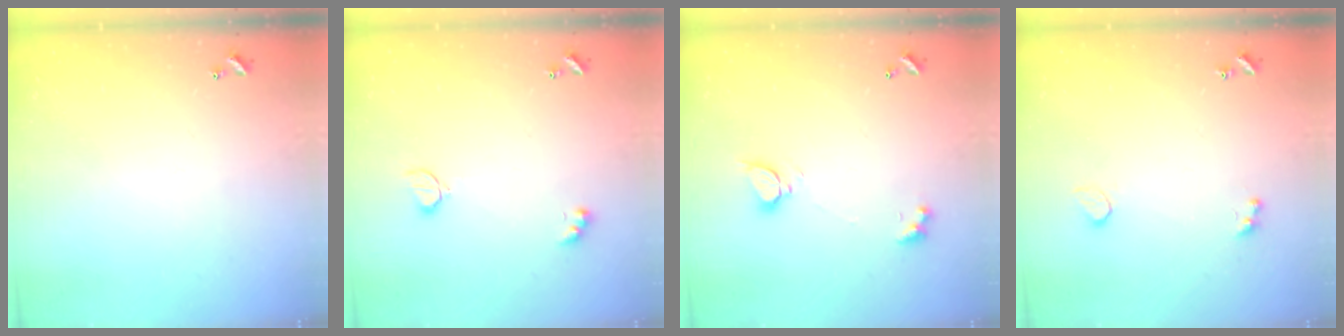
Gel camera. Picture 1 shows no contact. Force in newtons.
{"total": 2.6, "press": 2.6, "slide": 0.5}
{"total": 3.3, "press": 3.3, "slide": 0.4}
{"total": 2.6, "press": 2.2, "slide": 1.2}